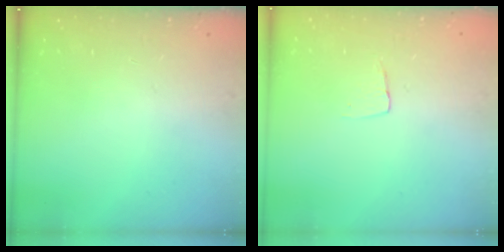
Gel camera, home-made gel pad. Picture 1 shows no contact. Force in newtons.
{"total": 3.2, "press": 3.2, "slide": 0.2}